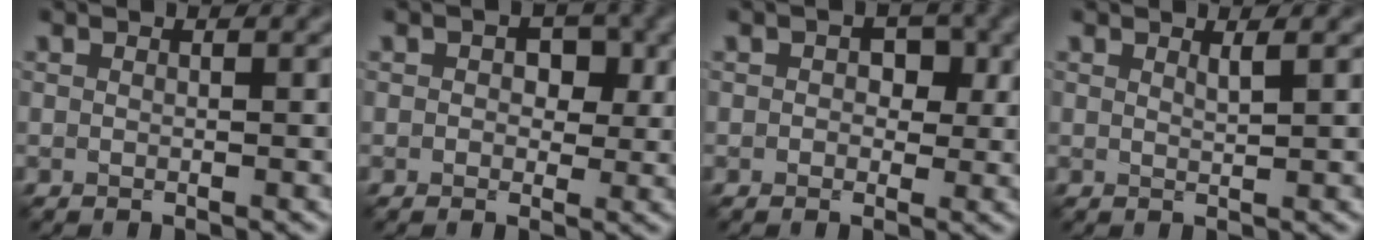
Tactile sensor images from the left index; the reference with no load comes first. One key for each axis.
{"total": 3.0, "fx": 0.7, "fy": 2.2, "fz": 2.0, "tx": -0.019, "ty": -0.001, "tz": 0.005}
{"total": 2.7, "fx": 0.5, "fy": 2.1, "fz": 1.6, "tx": -0.009, "ty": 0.001, "tz": -0.001}
{"total": 0.9, "fx": 0.7, "fy": 0.2, "fz": 0.5, "tx": -0.005, "ty": -0.003, "tz": 0.011}